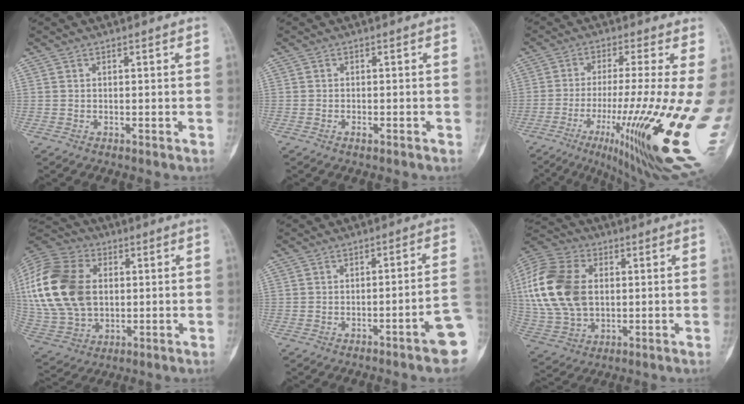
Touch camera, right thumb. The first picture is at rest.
{"total": 0.8, "force": [-0.5, 0.4, 0.5], "torque": [-0.010, 0.003, -0.010]}
{"total": 21.8, "force": [-4.7, 3.3, 21.0], "torque": [-0.265, -0.013, -0.053]}
{"total": 23.7, "force": [3.0, 16.6, 16.7], "torque": [-0.353, 0.004, 0.060]}
{"total": 7.7, "force": [-3.1, 0.6, 7.0], "torque": [-0.083, 0.029, -0.040]}
{"total": 20.3, "force": [2.6, 13.8, 14.6], "torque": [-0.305, 0.005, 0.051]}